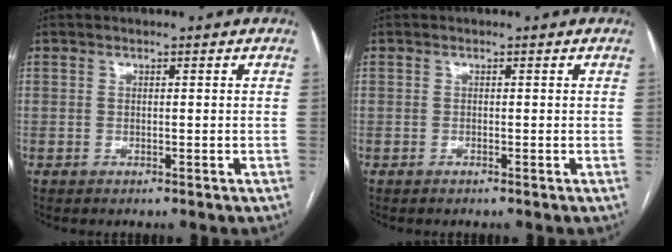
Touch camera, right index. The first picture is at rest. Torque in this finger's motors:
{"motor_torque": [-0.06, 0.08, -0.06, -0.02]}